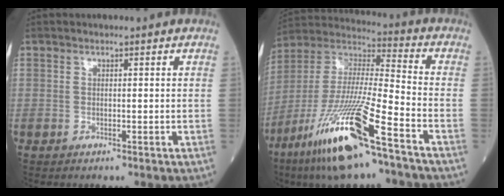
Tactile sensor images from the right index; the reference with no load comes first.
{"total": 20.4, "force": [-11.8, 1.6, 16.5], "torque": [-0.366, -0.050, -0.227]}